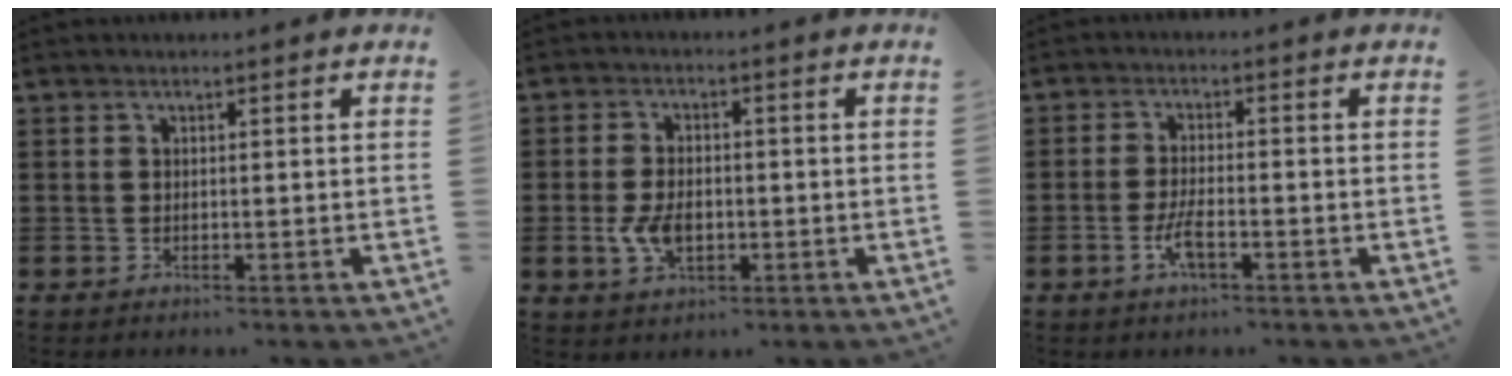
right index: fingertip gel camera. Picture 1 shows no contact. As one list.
[{"total": 5.3, "force": [-1.1, 3.2, 4.1], "torque": [-0.095, 0.000, -0.022]}, {"total": 4.0, "force": [-1.7, 1.2, 3.4], "torque": [-0.078, -0.004, -0.037]}]